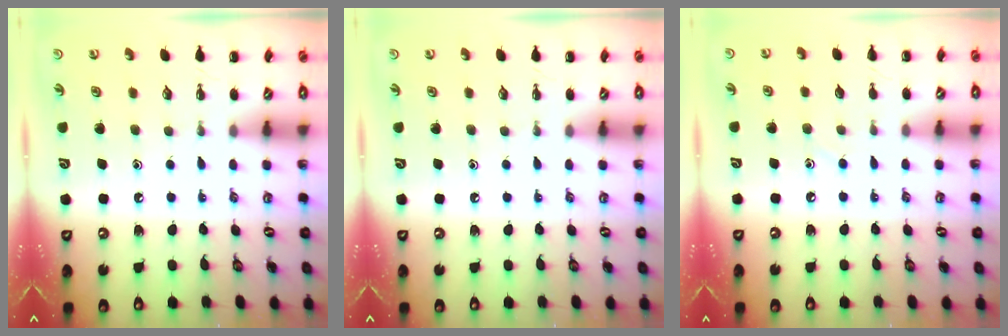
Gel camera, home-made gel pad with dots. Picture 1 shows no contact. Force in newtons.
{"total": 0.0}
{"total": 2.3, "press": 2.2, "slide": 0.9}